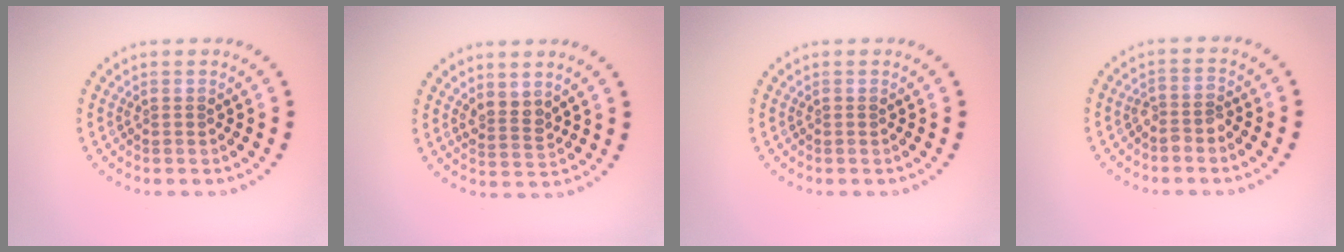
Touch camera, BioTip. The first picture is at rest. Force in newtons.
{"total": 2.0, "press": 1.7, "slide": 1.1}
{"total": 0.0}
{"total": 1.7, "press": 1.4, "slide": 1.0}